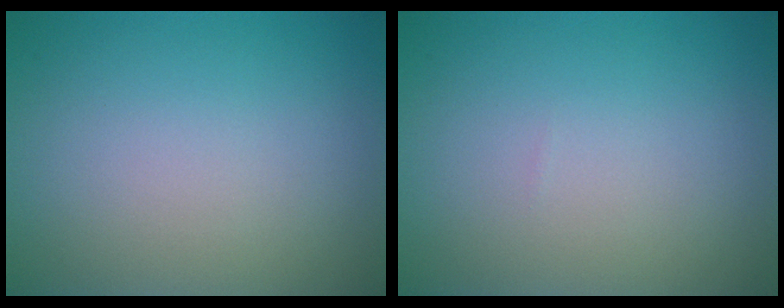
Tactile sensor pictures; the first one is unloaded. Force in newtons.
{"total": 0.0}